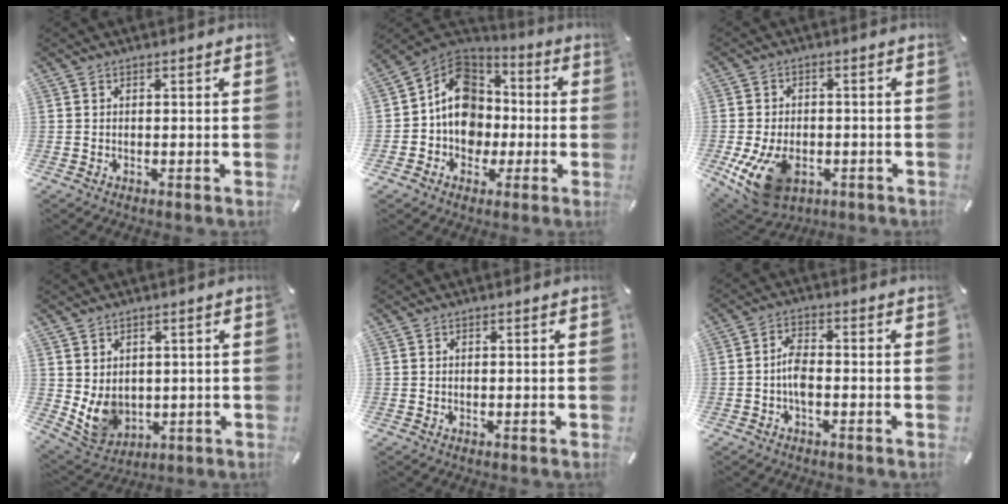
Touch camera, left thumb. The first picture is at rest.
{"total": 13.4, "force": [-1.2, 12.1, 5.6], "torque": [-0.103, 0.016, -0.017]}
{"total": 12.5, "force": [-4.2, 8.6, 8.0], "torque": [-0.154, 0.012, -0.071]}
{"total": 7.6, "force": [1.2, 6.9, 2.9], "torque": [-0.082, -0.018, 0.026]}
{"total": 0.0}
{"total": 4.6, "force": [-1.3, 2.2, 3.9], "torque": [-0.080, 0.006, -0.026]}